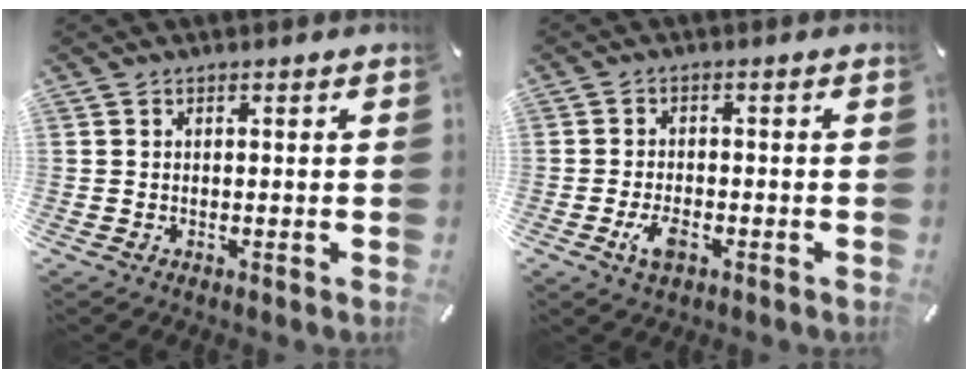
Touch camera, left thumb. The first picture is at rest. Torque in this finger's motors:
{"motor_torque": [0.06, 0.12, 0.06, -0.03, 0.04]}